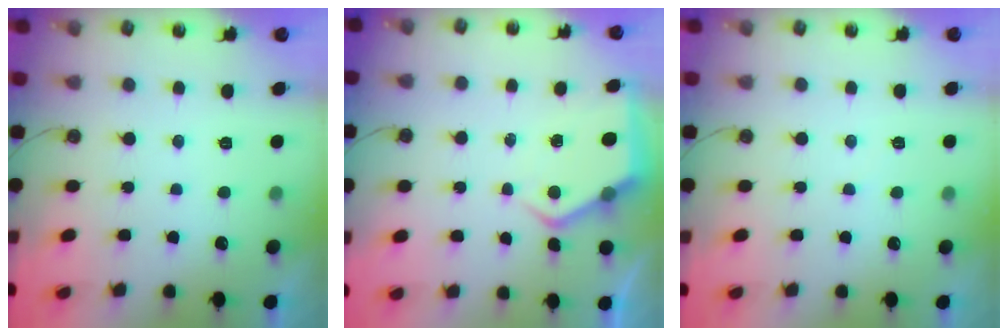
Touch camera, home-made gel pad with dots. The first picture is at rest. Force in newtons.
{"total": 6.4, "press": 6.4, "slide": 0.4}
{"total": 5.0, "press": 5.0, "slide": 0.5}